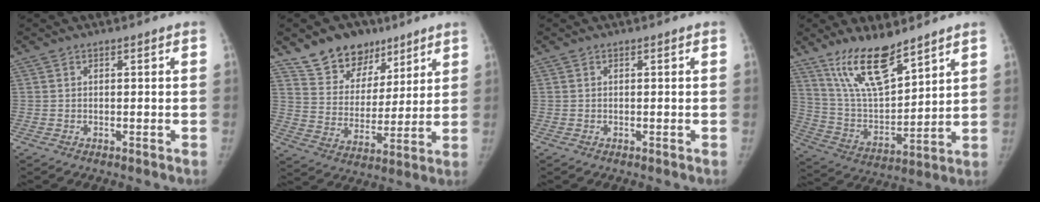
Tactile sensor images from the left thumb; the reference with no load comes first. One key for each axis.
{"total": 13.9, "fx": 9.8, "fy": 9.0, "fz": 4.0, "tx": -0.019, "ty": -0.055, "tz": 0.176}
{"total": 0.0}
{"total": 15.8, "fx": 11.4, "fy": 5.2, "fz": 9.8, "tx": -0.149, "ty": -0.068, "tz": 0.226}